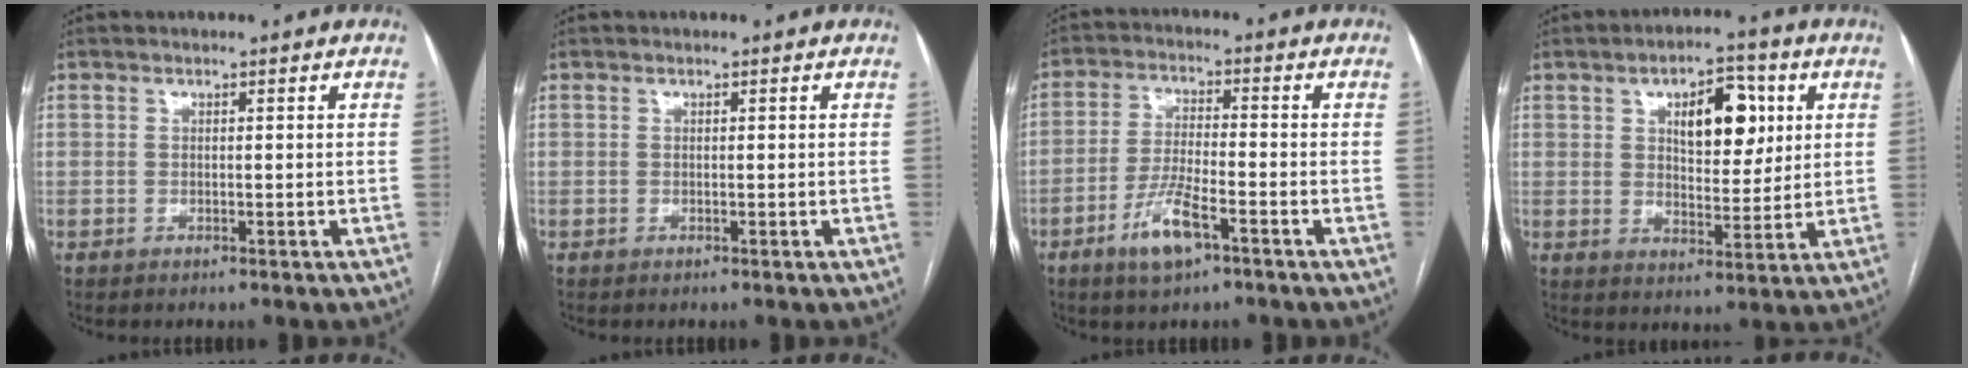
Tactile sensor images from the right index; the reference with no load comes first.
{"total": 0.0}
{"total": 7.4, "force": [-4.1, 1.6, 5.9], "torque": [-0.119, -0.005, -0.074]}
{"total": 10.0, "force": [3.4, 4.4, 8.3], "torque": [-0.118, 0.013, 0.056]}